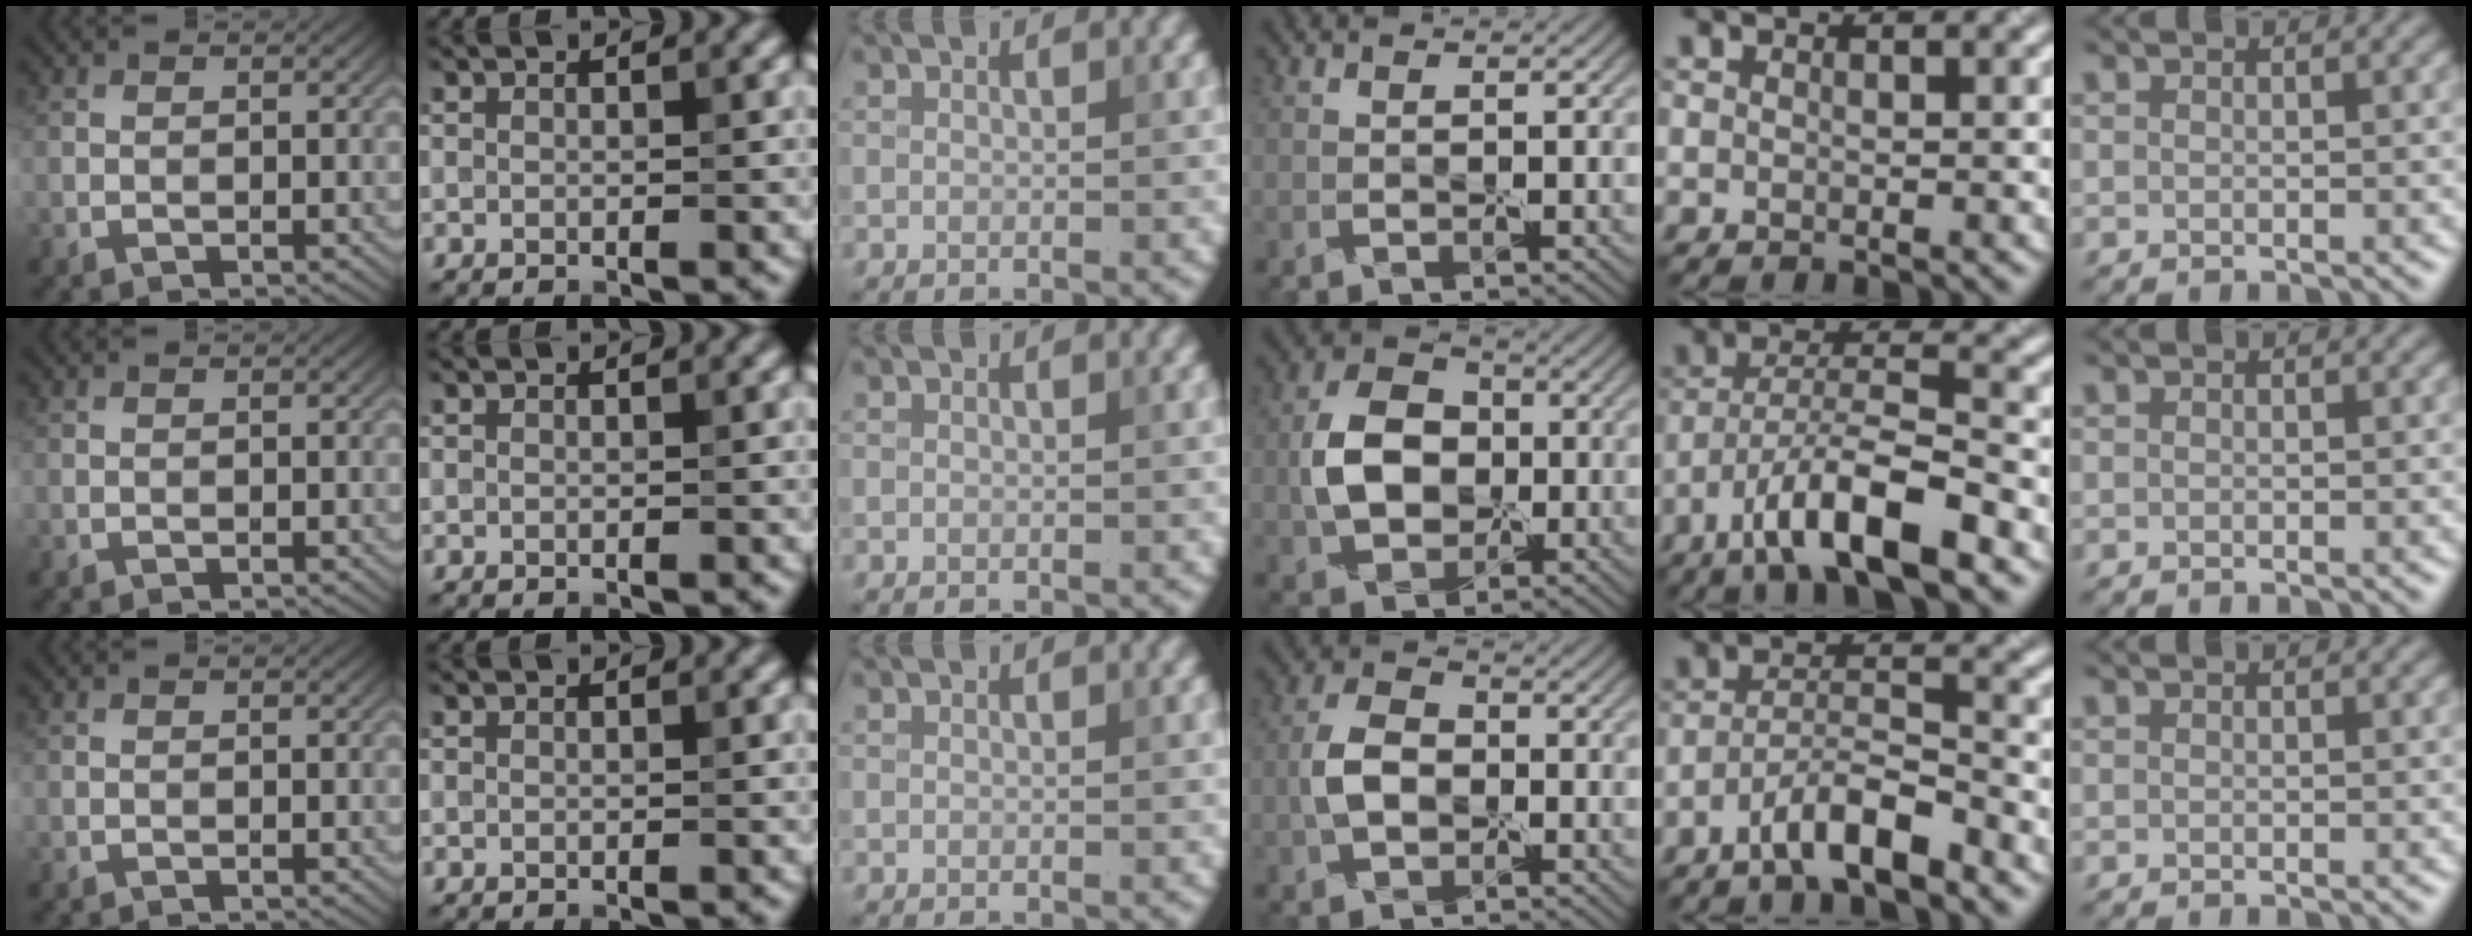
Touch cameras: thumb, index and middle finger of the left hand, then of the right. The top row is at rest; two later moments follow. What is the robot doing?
{"motion": "peel", "object": "bandage"}